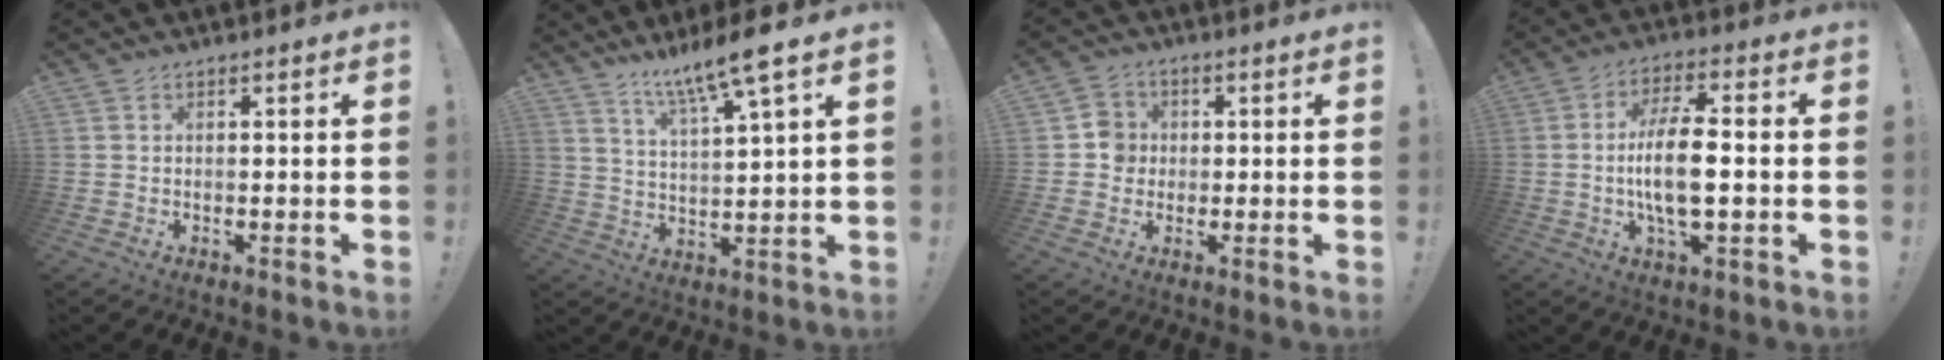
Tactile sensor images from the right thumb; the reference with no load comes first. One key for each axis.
{"total": 10.3, "fx": 8.1, "fy": -0.2, "fz": 6.4, "tx": -0.115, "ty": -0.047, "tz": 0.130}
{"total": 5.6, "fx": -0.2, "fy": 5.3, "fz": 1.7, "tx": -0.018, "ty": 0.012, "tz": -0.005}
{"total": 12.3, "fx": -1.1, "fy": 4.2, "fz": 11.5, "tx": -0.225, "ty": -0.001, "tz": -0.027}